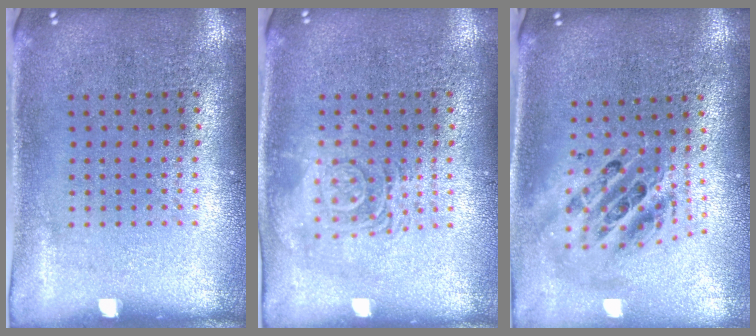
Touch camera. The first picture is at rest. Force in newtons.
{"total": 2.8, "press": 2.8, "slide": 0.4}
{"total": 2.2, "press": 1.7, "slide": 1.4}